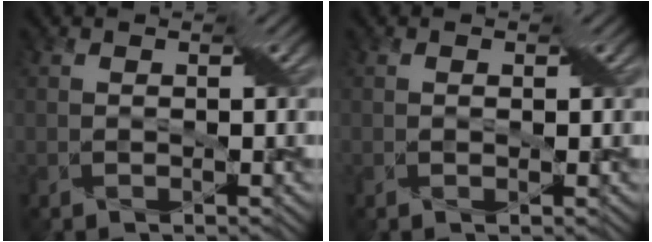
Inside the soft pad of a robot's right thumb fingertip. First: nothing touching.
{"total": 0.6, "force": [0.2, 0.3, 0.5], "torque": [-0.006, 0.001, 0.004]}